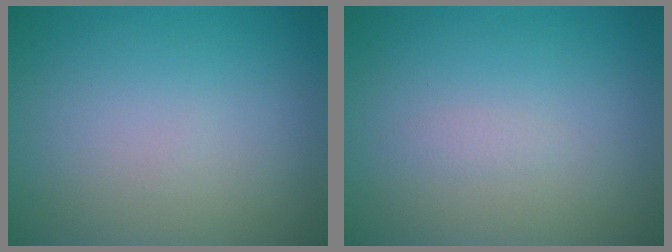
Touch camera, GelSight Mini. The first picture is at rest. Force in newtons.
{"total": 0.6, "press": 0.6, "slide": 0.1}